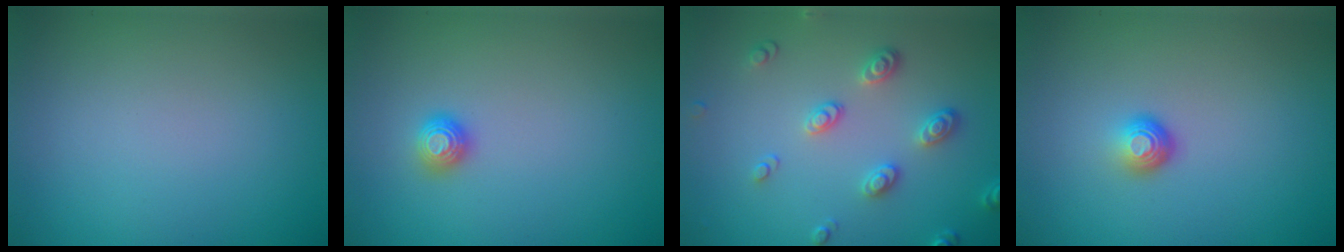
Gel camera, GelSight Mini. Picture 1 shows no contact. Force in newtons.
{"total": 1.2, "press": 1.1, "slide": 0.4}
{"total": 3.2, "press": 2.8, "slide": 1.6}
{"total": 1.8, "press": 1.1, "slide": 1.4}